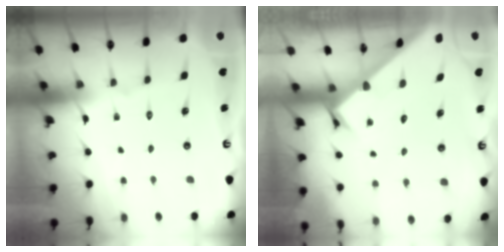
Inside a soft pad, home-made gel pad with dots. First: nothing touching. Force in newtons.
{"total": 2.3, "press": 2.3, "slide": 0.1}